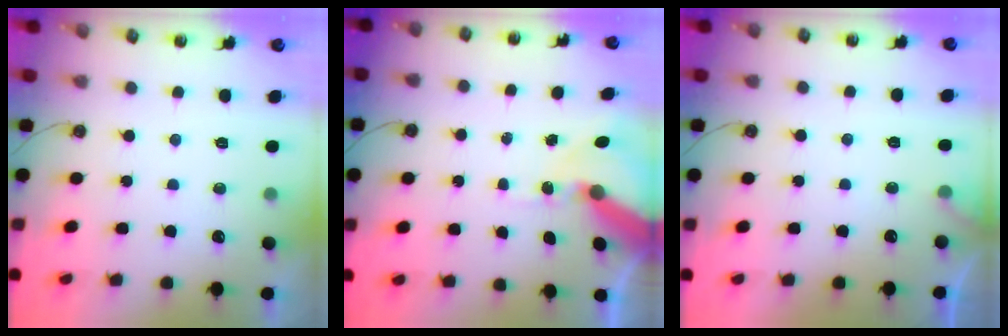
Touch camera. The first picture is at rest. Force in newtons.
{"total": 11.0, "press": 10.9, "slide": 1.6}
{"total": 5.0, "press": 5.0, "slide": 0.3}